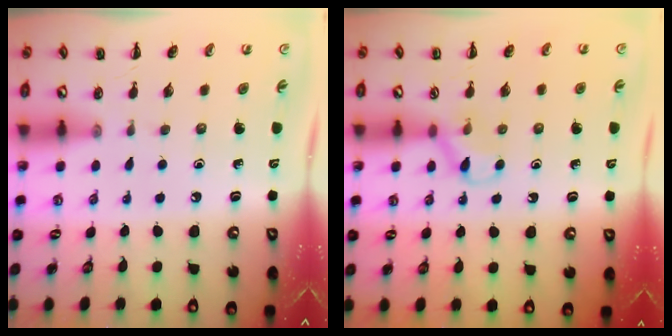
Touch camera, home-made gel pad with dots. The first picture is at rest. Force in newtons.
{"total": 5.4, "press": 5.0, "slide": 2.0}